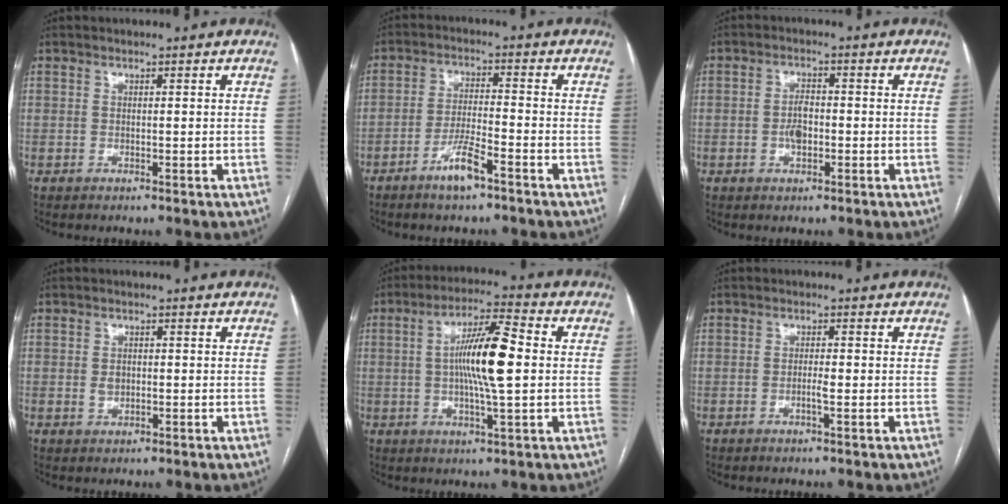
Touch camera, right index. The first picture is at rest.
{"total": 5.7, "force": [-3.7, 0.6, 4.3], "torque": [-0.086, -0.002, -0.068]}
{"total": 3.3, "force": [-0.7, 1.7, 2.7], "torque": [-0.052, 0.003, -0.012]}
{"total": 2.1, "force": [-0.1, 1.5, 1.4], "torque": [-0.024, 0.001, 0.002]}
{"total": 11.3, "force": [0.5, 1.2, 11.2], "torque": [-0.204, 0.010, 0.004]}
{"total": 1.7, "force": [-0.5, 0.2, 1.6], "torque": [-0.031, 0.001, -0.010]}